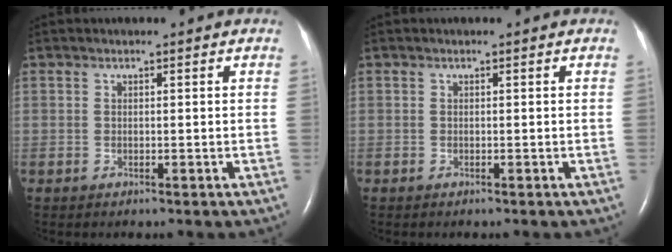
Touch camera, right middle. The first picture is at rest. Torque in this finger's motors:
{"motor_torque": [-0.27, -0.01, -0.02, 0.00]}